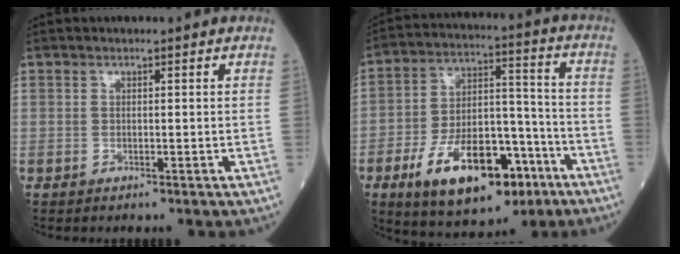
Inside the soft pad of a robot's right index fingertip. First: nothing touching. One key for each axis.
{"total": 17.9, "fx": -9.0, "fy": 8.2, "fz": 13.1, "tx": -0.223, "ty": 0.015, "tz": -0.140}